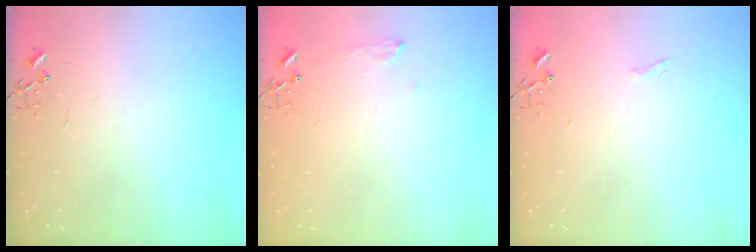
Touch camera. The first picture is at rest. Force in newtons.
{"total": 7.4, "press": 7.3, "slide": 1.0}
{"total": 3.4, "press": 3.4, "slide": 0.3}